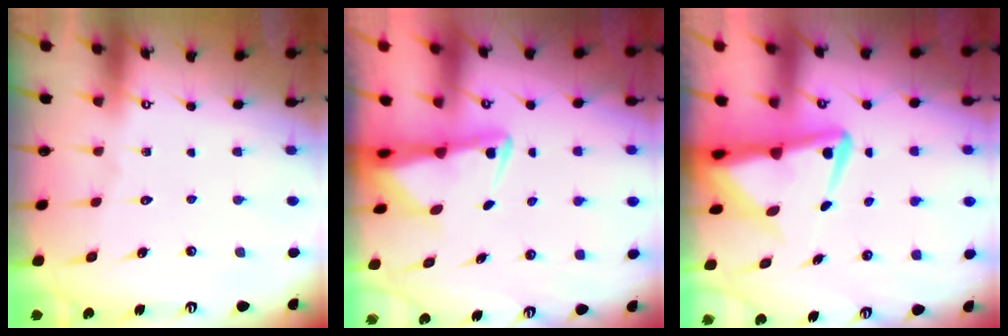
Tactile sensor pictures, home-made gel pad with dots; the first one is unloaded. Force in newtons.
{"total": 2.5, "press": 2.4, "slide": 0.5}
{"total": 6.7, "press": 6.5, "slide": 1.6}